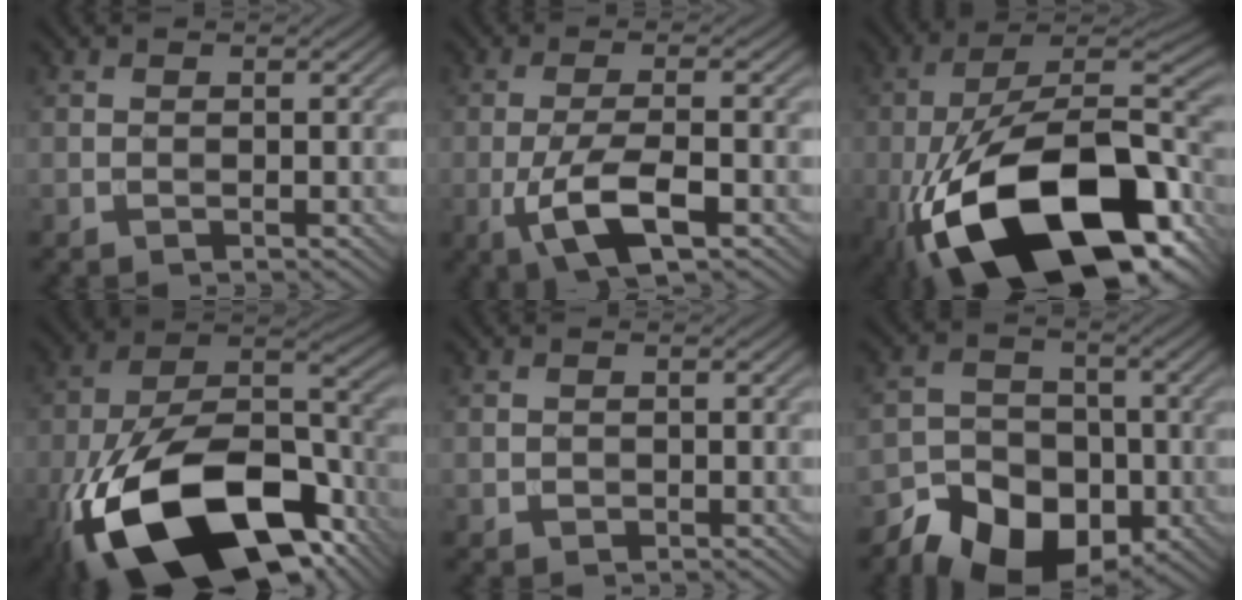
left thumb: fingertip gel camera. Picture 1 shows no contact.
{"total": 7.5, "force": [-2.9, 2.3, 6.5], "torque": [-0.130, 0.003, -0.058]}
{"total": 22.1, "force": [-10.7, 9.9, 16.7], "torque": [-0.302, -0.021, -0.168]}
{"total": 22.1, "force": [-11.8, 11.0, 15.1], "torque": [-0.305, -0.044, -0.181]}
{"total": 0.7, "force": [-0.3, 0.6, 0.2], "torque": [0.000, -0.004, -0.006]}
{"total": 11.8, "force": [-7.1, 8.2, 4.6], "torque": [-0.073, -0.026, -0.133]}